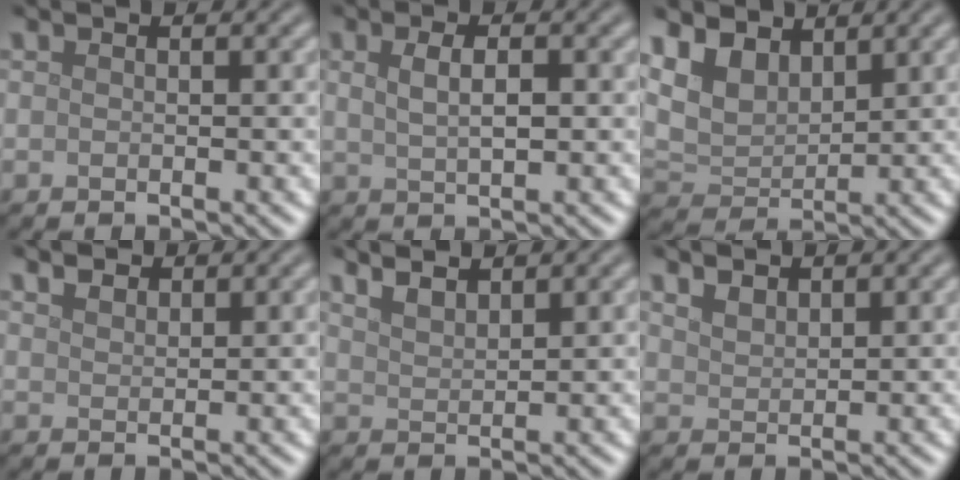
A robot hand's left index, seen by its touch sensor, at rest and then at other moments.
{"total": 2.6, "force": [0.7, 0.9, 2.3], "torque": [-0.045, 0.002, 0.015]}
{"total": 5.2, "force": [3.1, 3.2, 2.6], "torque": [-0.066, 0.000, 0.053]}
{"total": 1.6, "force": [1.4, 0.7, 0.4], "torque": [-0.010, 0.001, 0.028]}
{"total": 3.5, "force": [2.9, 1.0, 1.5], "torque": [-0.016, 0.018, 0.031]}
{"total": 1.9, "force": [1.6, 0.8, 0.6], "torque": [-0.016, 0.003, 0.033]}